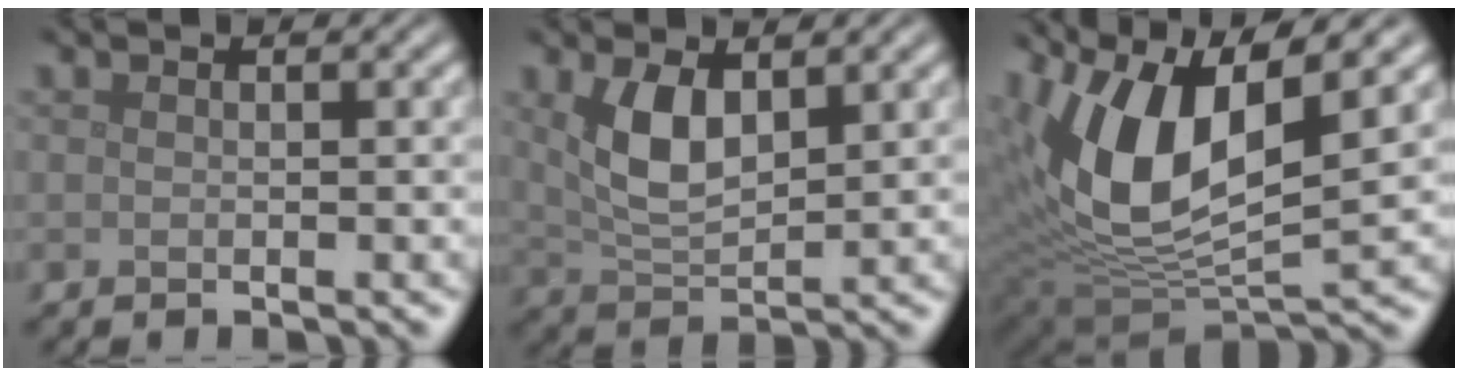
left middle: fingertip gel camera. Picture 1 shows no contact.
{"total": 4.3, "force": [1.6, 1.9, 3.5], "torque": [-0.076, -0.001, 0.033]}
{"total": 12.1, "force": [4.0, 5.5, 10.0], "torque": [-0.200, -0.003, 0.074]}